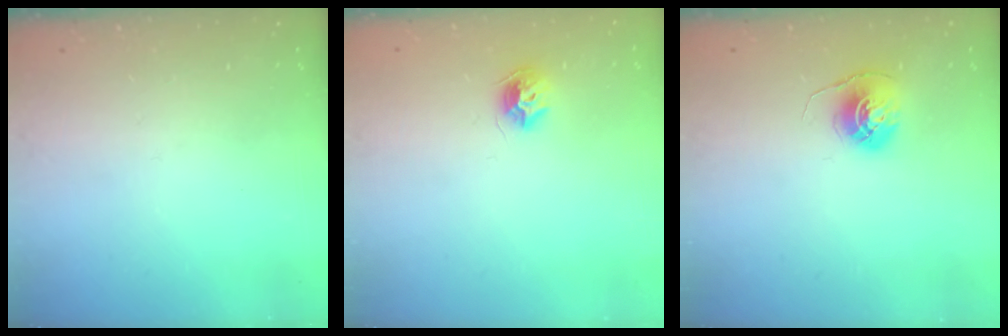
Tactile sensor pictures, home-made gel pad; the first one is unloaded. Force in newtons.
{"total": 8.1, "press": 8.1, "slide": 0.1}
{"total": 6.0, "press": 6.0, "slide": 0.5}